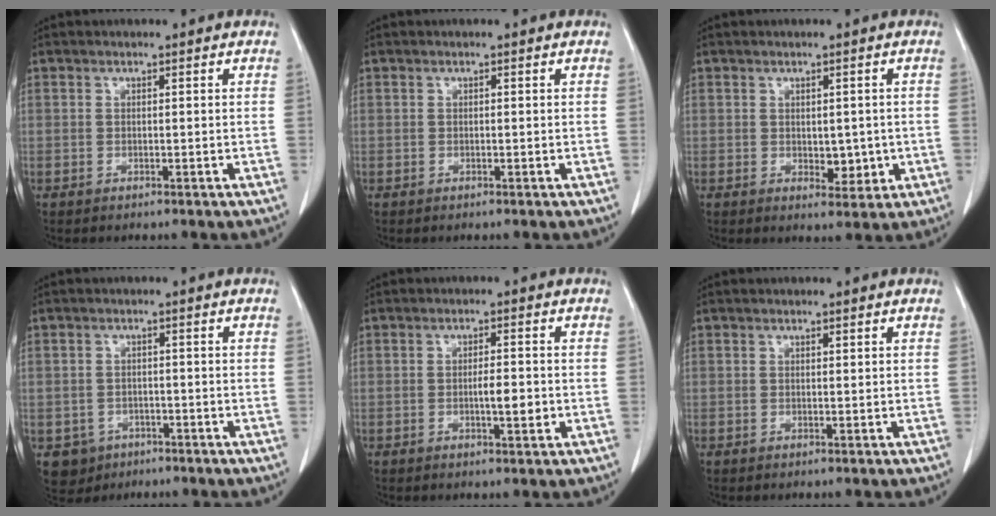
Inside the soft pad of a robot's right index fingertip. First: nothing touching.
{"total": 0.0}
{"total": 3.7, "force": [-0.4, 2.2, 2.9], "torque": [-0.033, -0.003, 0.004]}
{"total": 4.2, "force": [-2.1, 3.6, 0.5], "torque": [-0.007, 0.008, -0.028]}
{"total": 3.5, "force": [-0.6, 0.7, 3.4], "torque": [-0.057, 0.000, -0.008]}
{"total": 0.0}